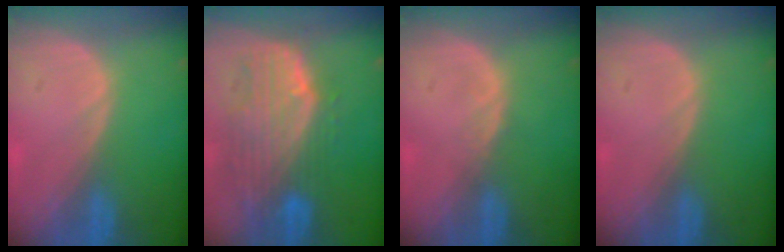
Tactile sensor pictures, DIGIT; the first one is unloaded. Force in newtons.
{"total": 10.5, "press": 9.0, "slide": 5.4}
{"total": 0.9, "press": 0.9, "slide": 0.2}
{"total": 0.0}